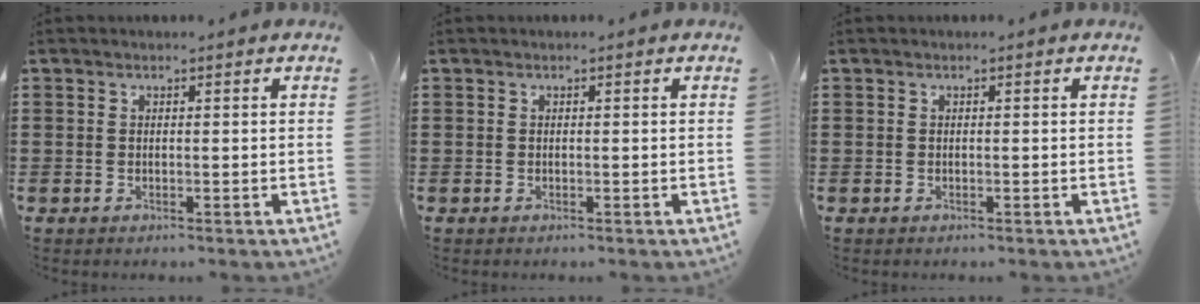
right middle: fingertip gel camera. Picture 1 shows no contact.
{"total": 0.0}
{"total": 0.0}